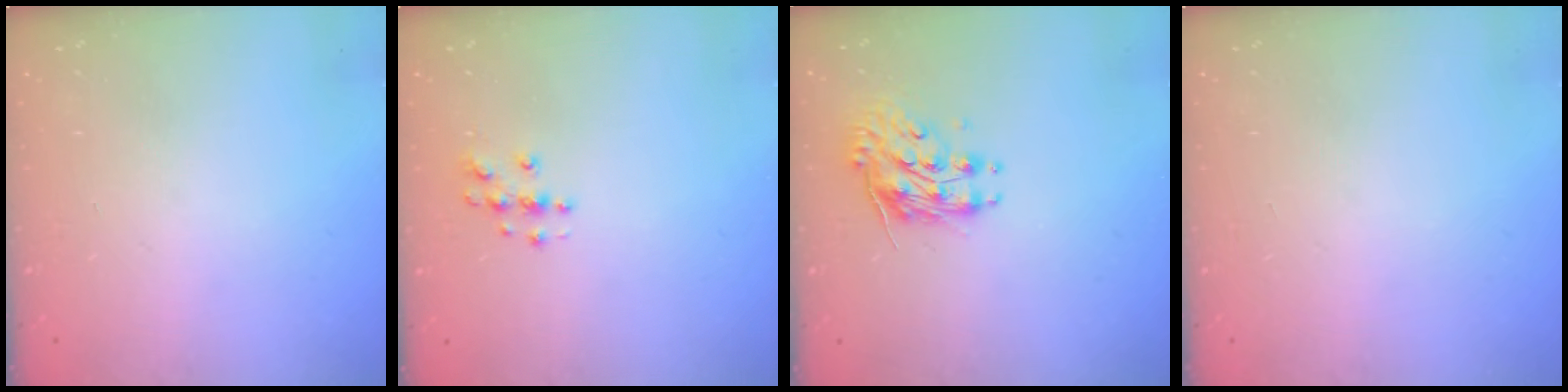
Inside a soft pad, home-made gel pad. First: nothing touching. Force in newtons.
{"total": 3.8, "press": 3.8, "slide": 0.4}
{"total": 8.9, "press": 8.9, "slide": 0.3}
{"total": 0.0}